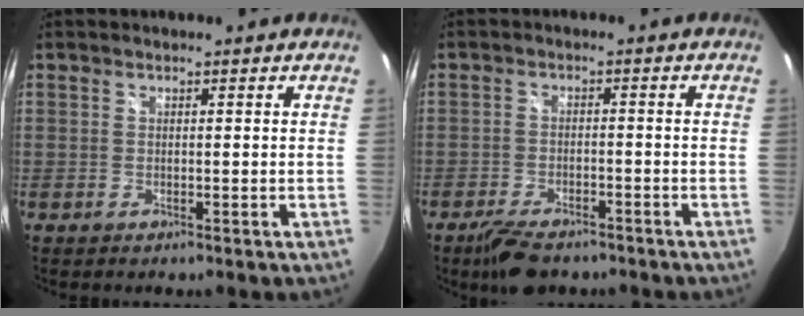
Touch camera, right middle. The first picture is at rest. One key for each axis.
{"total": 7.1, "fx": -5.7, "fy": 2.6, "fz": 3.5, "tx": -0.083, "ty": -0.007, "tz": -0.093}